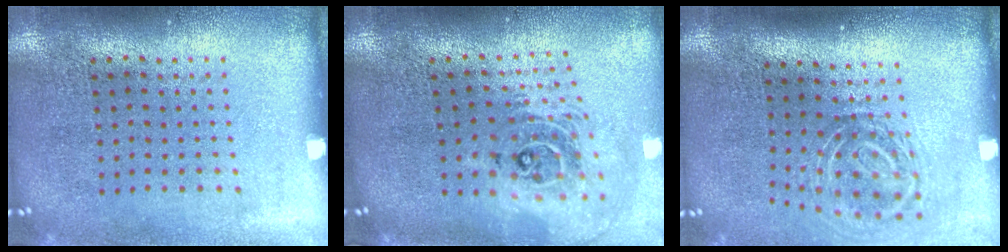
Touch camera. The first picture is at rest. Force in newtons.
{"total": 2.3, "press": 1.7, "slide": 1.5}
{"total": 2.0, "press": 1.3, "slide": 1.5}